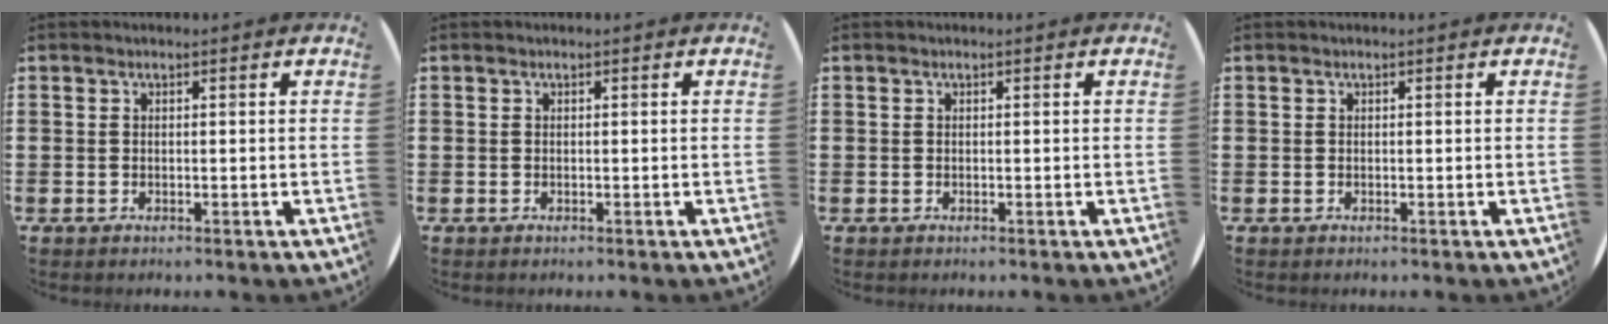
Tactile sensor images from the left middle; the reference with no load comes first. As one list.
[{"total": 0.0}, {"total": 0.0}, {"total": 0.0}]